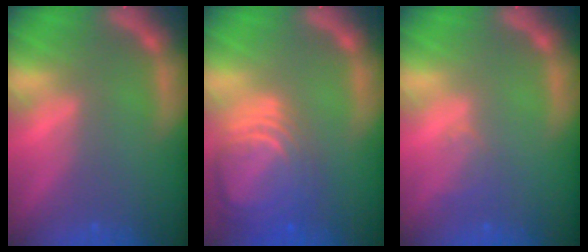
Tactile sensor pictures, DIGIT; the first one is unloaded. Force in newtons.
{"total": 9.5}
{"total": 1.5}